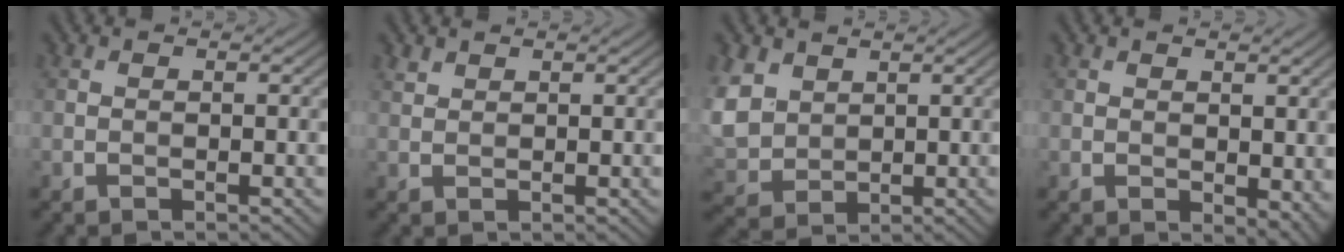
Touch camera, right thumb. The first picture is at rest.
{"total": 1.1, "force": [1.0, 0.4, 0.3], "torque": [-0.012, 0.002, 0.026]}
{"total": 7.3, "force": [3.0, 5.3, 3.9], "torque": [-0.138, 0.005, 0.067]}
{"total": 4.2, "force": [0.4, 2.7, 3.2], "torque": [-0.053, -0.014, 0.018]}